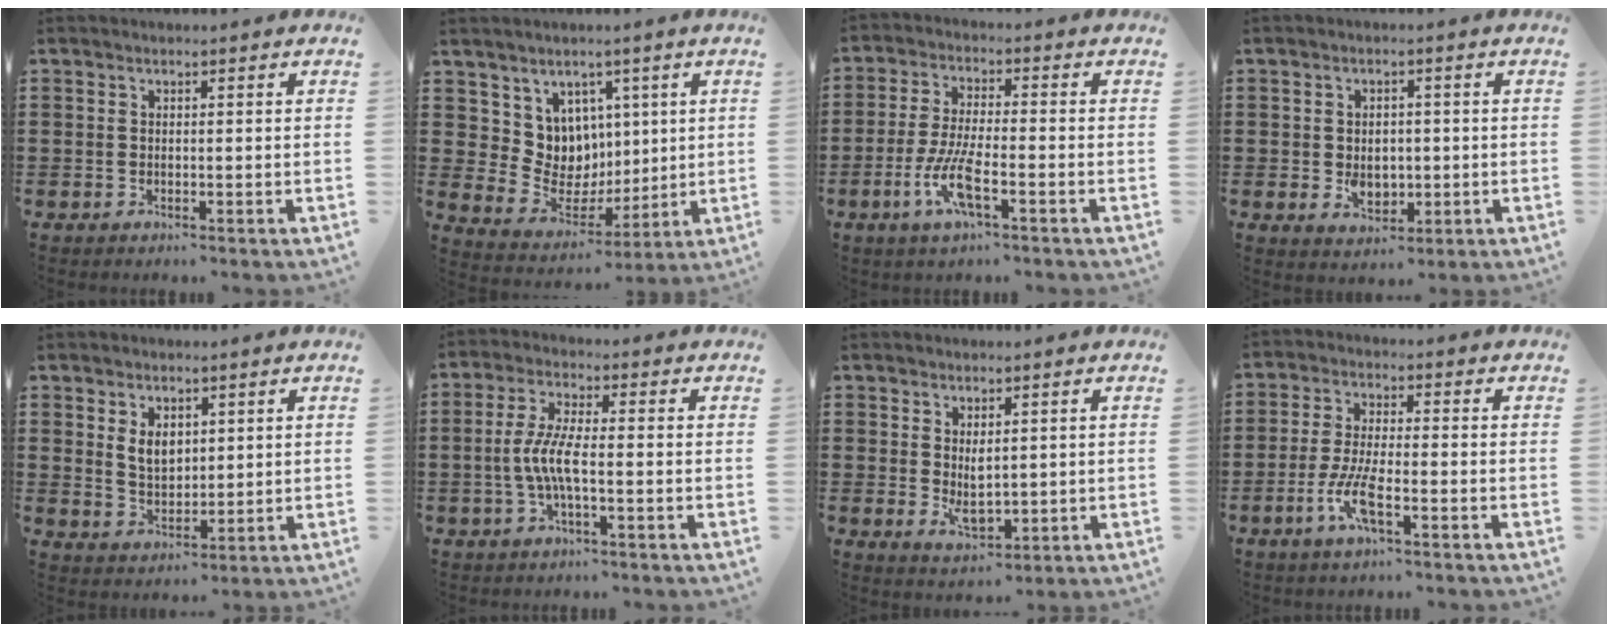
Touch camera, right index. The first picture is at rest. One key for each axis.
{"total": 7.6, "fx": 3.2, "fy": 6.8, "fz": 0.6, "tx": -0.051, "ty": -0.030, "tz": 0.070}
{"total": 7.4, "fx": -3.3, "fy": 1.5, "fz": 6.4, "tx": -0.145, "ty": -0.017, "tz": -0.065}
{"total": 3.4, "fx": -0.2, "fy": 2.7, "fz": 2.1, "tx": -0.039, "ty": 0.005, "tz": -0.009}
{"total": 4.3, "fx": 1.8, "fy": 2.7, "fz": 2.7, "tx": -0.054, "ty": 0.006, "tz": 0.030}
{"total": 5.6, "fx": -1.4, "fy": 1.1, "fz": 5.3, "tx": -0.128, "ty": -0.011, "tz": -0.037}
{"total": 3.1, "fx": 0.6, "fy": 1.5, "fz": 2.6, "tx": -0.043, "ty": -0.002, "tz": 0.011}
{"total": 6.1, "fx": -2.9, "fy": 1.1, "fz": 5.2, "tx": -0.120, "ty": -0.014, "tz": -0.060}